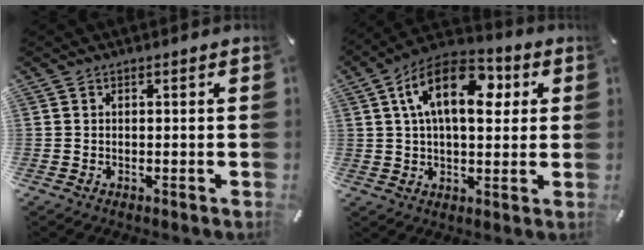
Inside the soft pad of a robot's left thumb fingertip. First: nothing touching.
{"total": 16.3, "force": [4.9, 9.0, 12.6], "torque": [-0.209, 0.001, 0.078]}